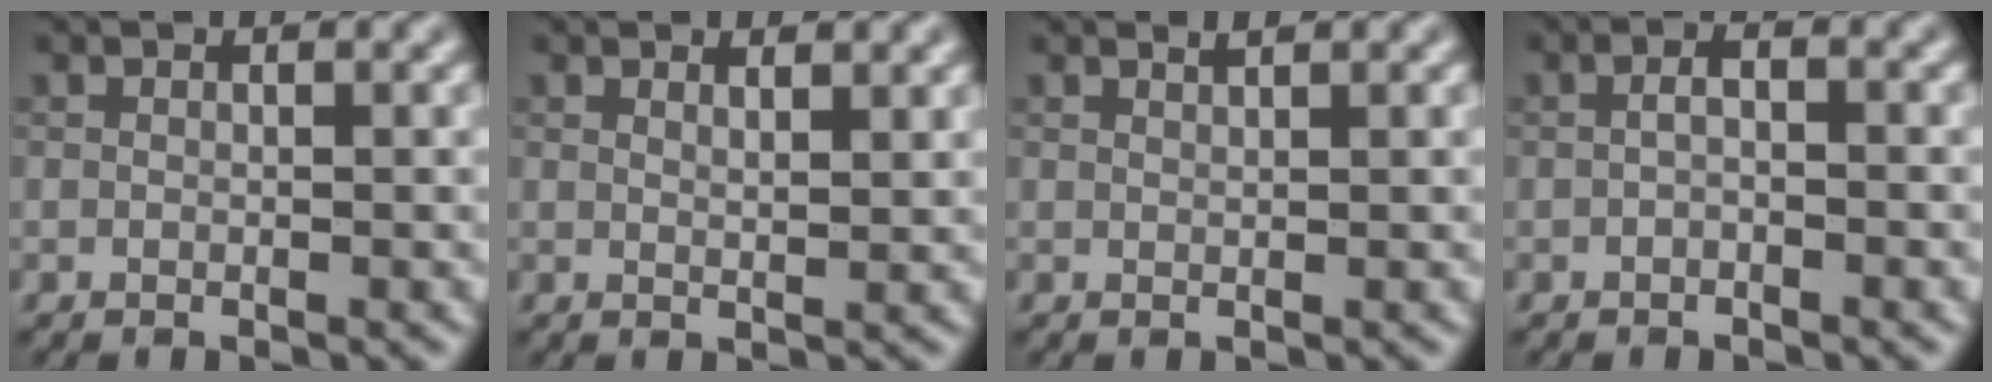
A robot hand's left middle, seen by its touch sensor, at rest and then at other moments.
{"total": 1.7, "force": [1.2, 0.5, 1.1], "torque": [-0.013, 0.003, 0.009]}
{"total": 0.8, "force": [0.7, 0.1, 0.3], "torque": [-0.004, -0.002, 0.004]}
{"total": 0.8, "force": [-0.5, 0.1, 0.7], "torque": [-0.018, -0.009, -0.010]}